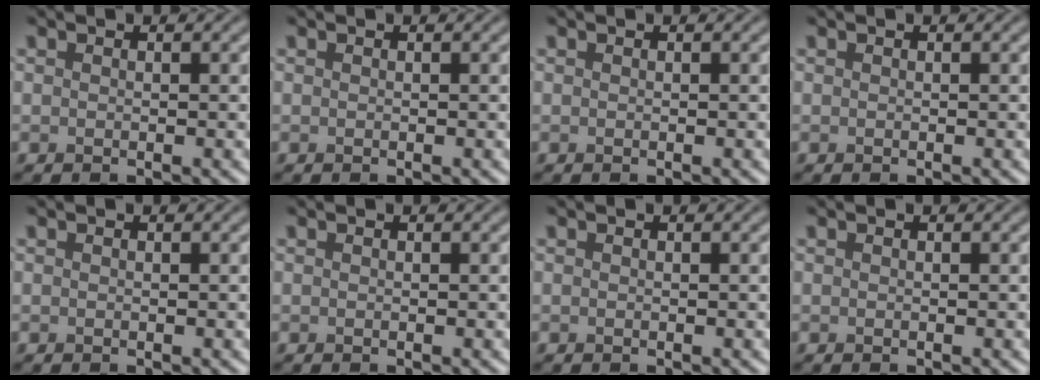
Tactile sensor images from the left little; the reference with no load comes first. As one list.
[{"total": 0.0}, {"total": 0.0}, {"total": 0.0}, {"total": 0.0}, {"total": 0.0}, {"total": 0.0}, {"total": 0.0}]